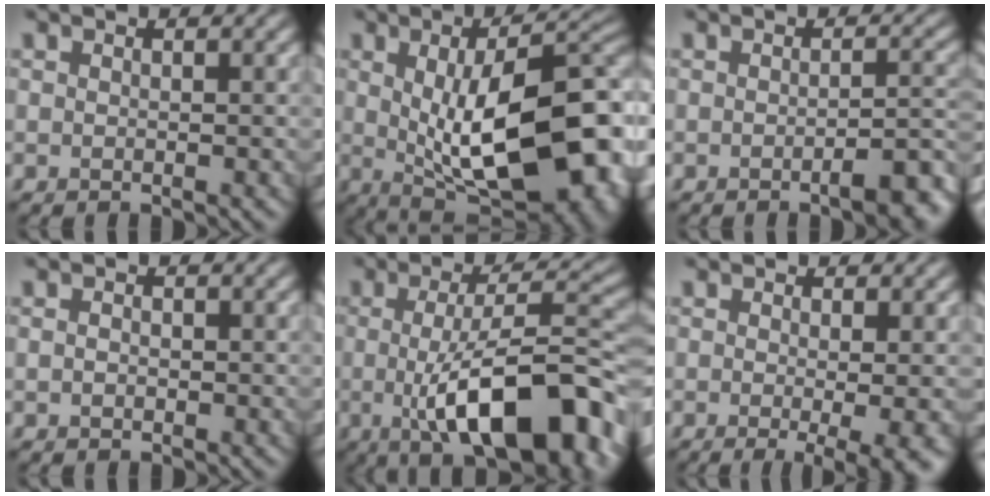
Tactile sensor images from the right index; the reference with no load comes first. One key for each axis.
{"total": 16.4, "fx": -1.1, "fy": 7.0, "fz": 14.8, "tx": -0.186, "ty": -0.006, "tz": -0.001}
{"total": 4.1, "fx": -2.3, "fy": 1.1, "fz": 3.2, "tx": -0.037, "ty": 0.004, "tz": -0.033}
{"total": 0.5, "fx": -0.1, "fy": 0.4, "fz": 0.3, "tx": -0.006, "ty": -0.002, "tz": -0.003}
{"total": 12.5, "fx": -3.0, "fy": 3.9, "fz": 11.5, "tx": -0.159, "ty": -0.002, "tz": -0.052}
{"total": 5.5, "fx": -1.4, "fy": 1.3, "fz": 5.2, "tx": -0.067, "ty": -0.016, "tz": -0.012}